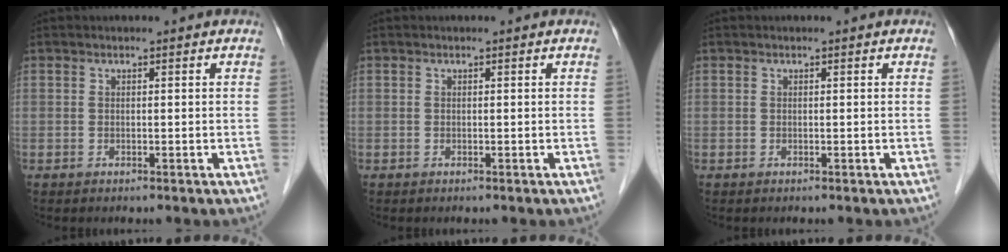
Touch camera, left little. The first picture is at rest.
{"total": 0.0}
{"total": 0.0}